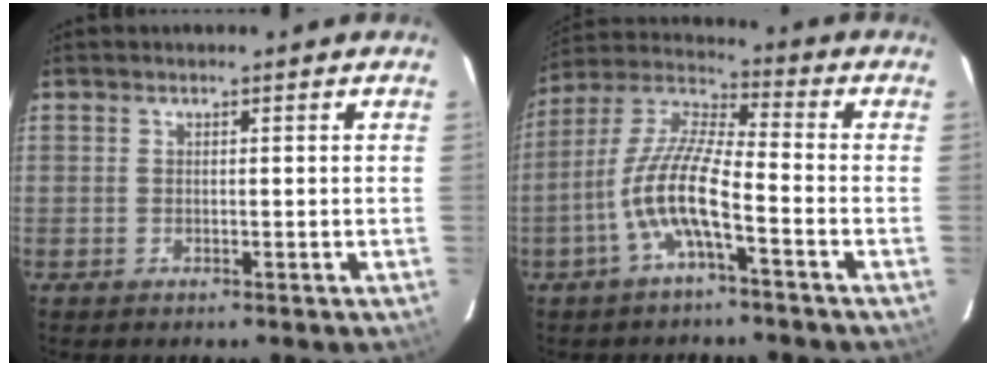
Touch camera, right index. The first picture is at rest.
{"total": 10.8, "force": [-4.6, 1.9, 9.6], "torque": [-0.207, 0.005, -0.093]}